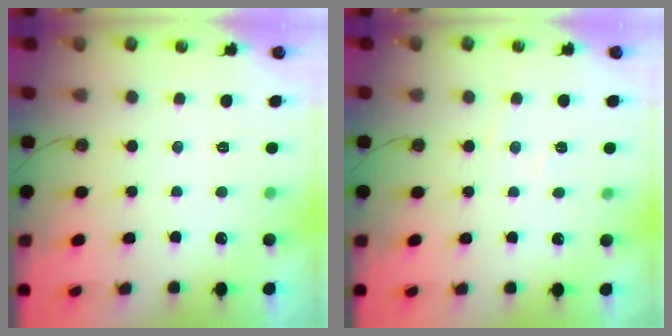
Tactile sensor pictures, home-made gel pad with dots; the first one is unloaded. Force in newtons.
{"total": 5.8, "press": 5.7, "slide": 0.8}